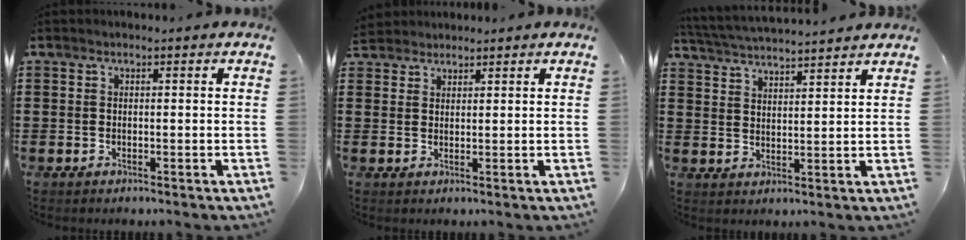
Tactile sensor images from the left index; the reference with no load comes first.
{"total": 2.1, "force": [1.9, 0.6, -0.2], "torque": [-0.002, 0.005, 0.039]}
{"total": 4.0, "force": [3.9, -0.4, 0.6], "torque": [-0.027, -0.024, 0.068]}